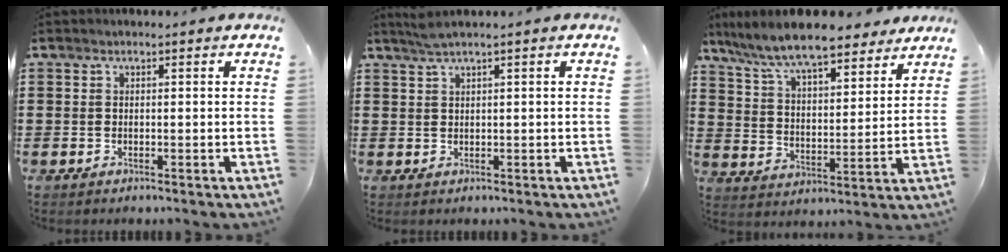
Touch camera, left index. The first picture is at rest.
{"total": 1.7, "force": [1.1, -0.1, 1.3], "torque": [-0.027, -0.002, 0.021]}
{"total": 9.6, "force": [8.5, 1.2, 4.2], "torque": [-0.117, -0.039, 0.150]}